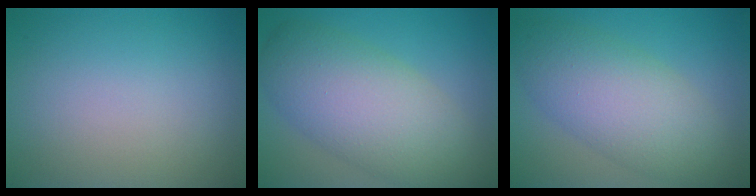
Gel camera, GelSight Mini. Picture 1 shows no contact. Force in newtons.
{"total": 8.6, "press": 8.6, "slide": 0.6}
{"total": 7.2, "press": 7.2, "slide": 0.1}